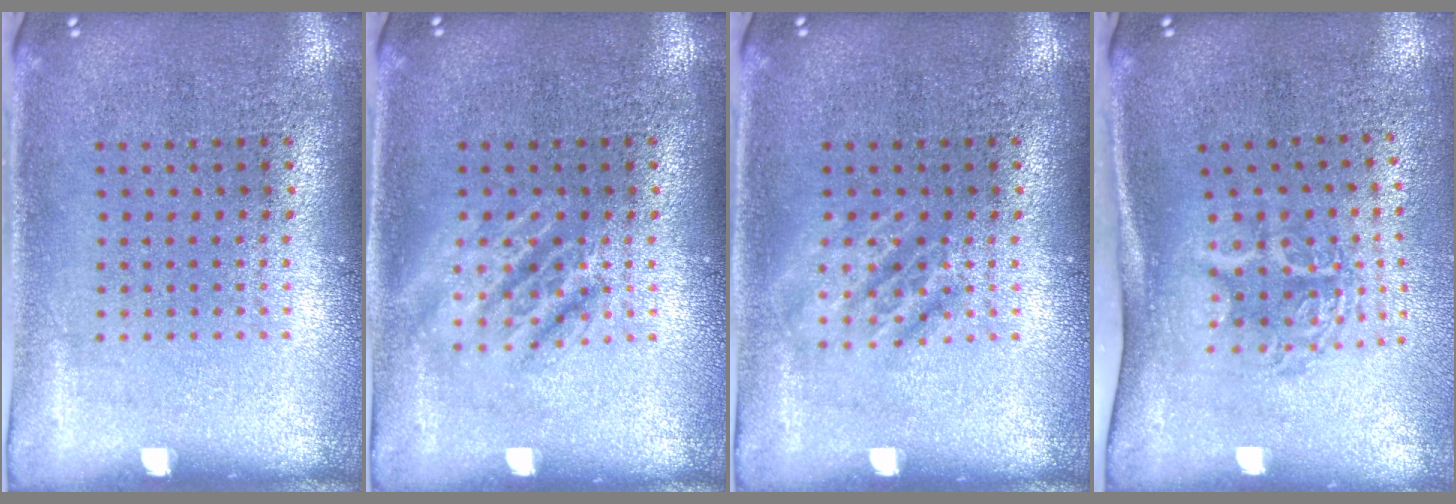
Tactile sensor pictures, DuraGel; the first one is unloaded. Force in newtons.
{"total": 2.1, "press": 2.1, "slide": 0.2}
{"total": 1.6, "press": 1.6, "slide": 0.3}
{"total": 1.8, "press": 1.2, "slide": 1.4}